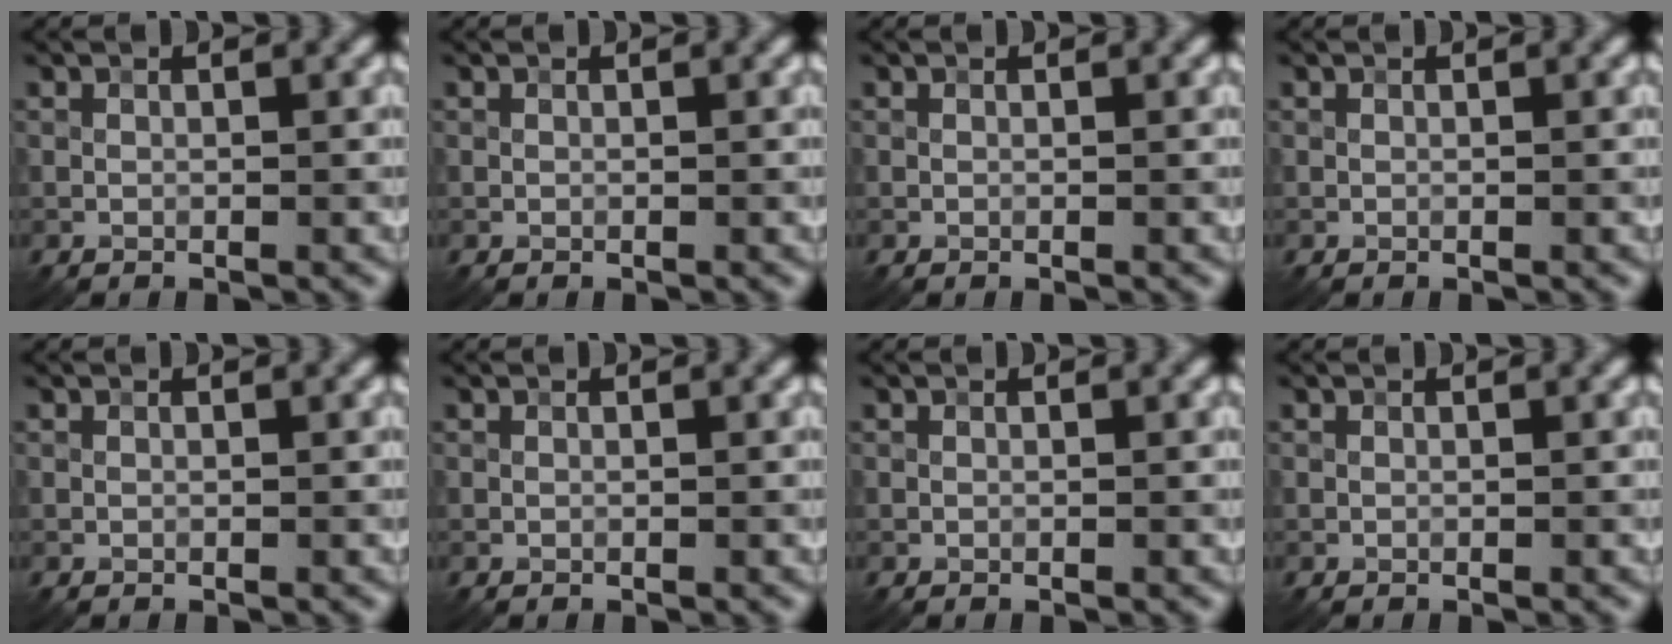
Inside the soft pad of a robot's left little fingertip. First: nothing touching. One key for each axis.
{"total": 0.0}
{"total": 0.0}
{"total": 0.0}
{"total": 0.0}
{"total": 0.0}
{"total": 0.0}
{"total": 0.0}